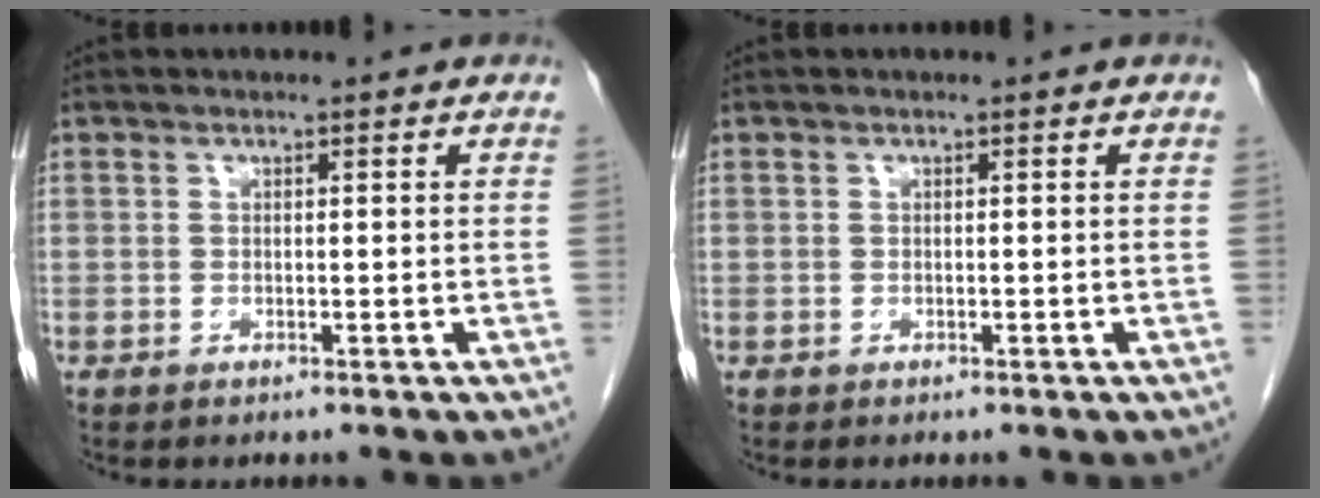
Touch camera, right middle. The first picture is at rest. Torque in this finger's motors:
{"motor_torque": [0.10, -0.01, 0.00, 0.00]}